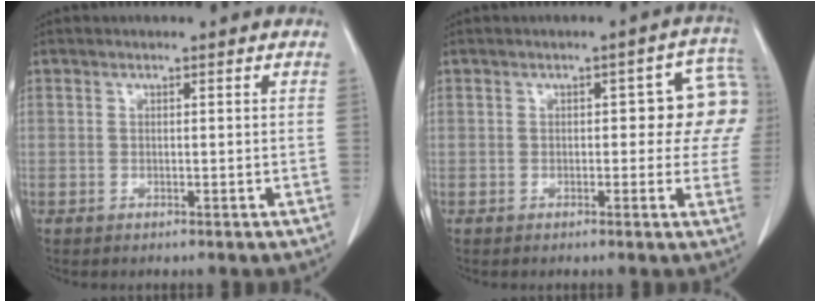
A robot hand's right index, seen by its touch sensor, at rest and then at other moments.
{"total": 8.5, "force": [1.1, 4.0, 7.4], "torque": [-0.065, 0.031, 0.010]}